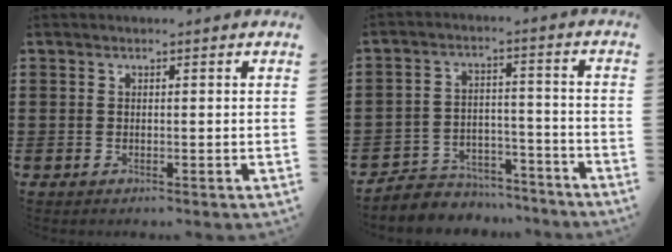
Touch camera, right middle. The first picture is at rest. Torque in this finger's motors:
{"motor_torque": [0.18, 0.04, 0.03, 0.03]}